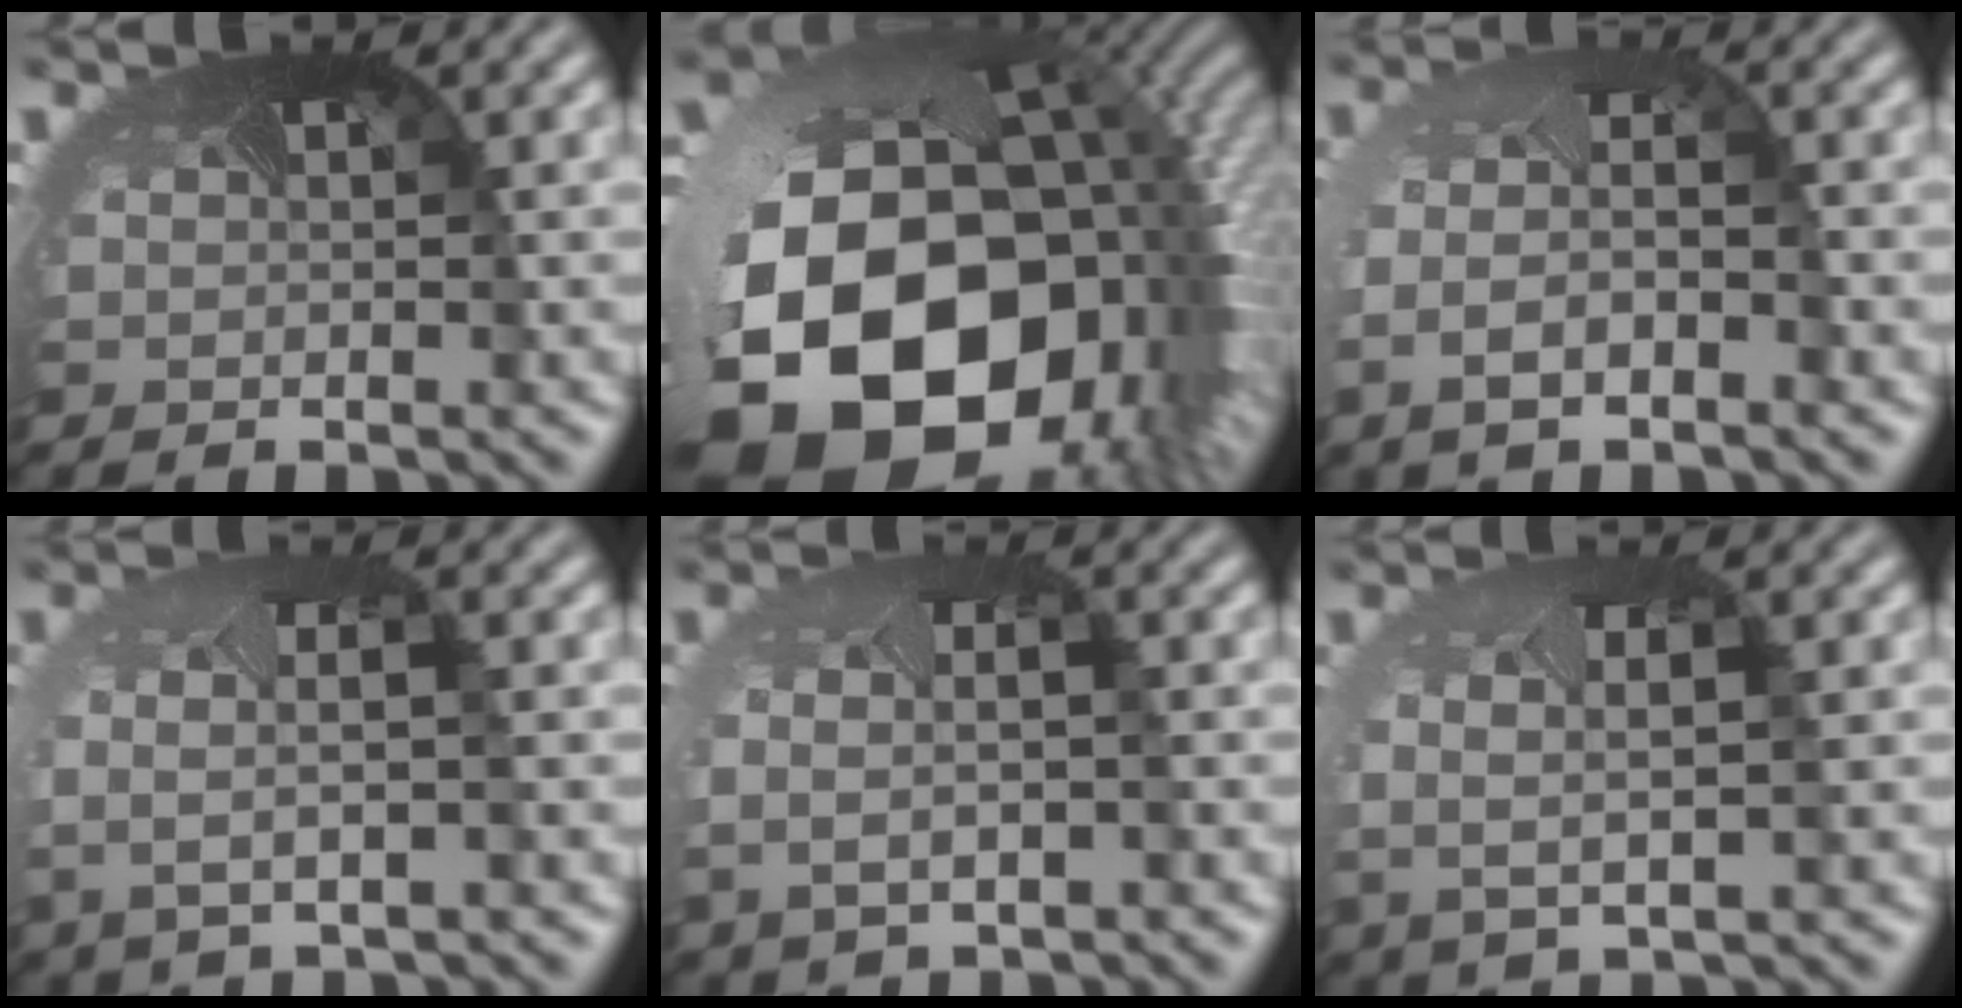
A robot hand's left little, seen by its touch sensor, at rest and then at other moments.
{"total": 23.1, "force": [-6.4, 17.2, 14.0], "torque": [-0.246, -0.109, -0.134]}
{"total": 4.7, "force": [-1.5, 2.0, 3.9], "torque": [-0.088, -0.010, -0.034]}
{"total": 2.8, "force": [-0.2, 0.8, 2.7], "torque": [-0.063, -0.004, -0.004]}
{"total": 4.1, "force": [-0.5, 2.4, 3.3], "torque": [-0.071, -0.009, 0.005]}
{"total": 2.6, "force": [0.1, 0.9, 2.5], "torque": [-0.068, -0.006, -0.001]}